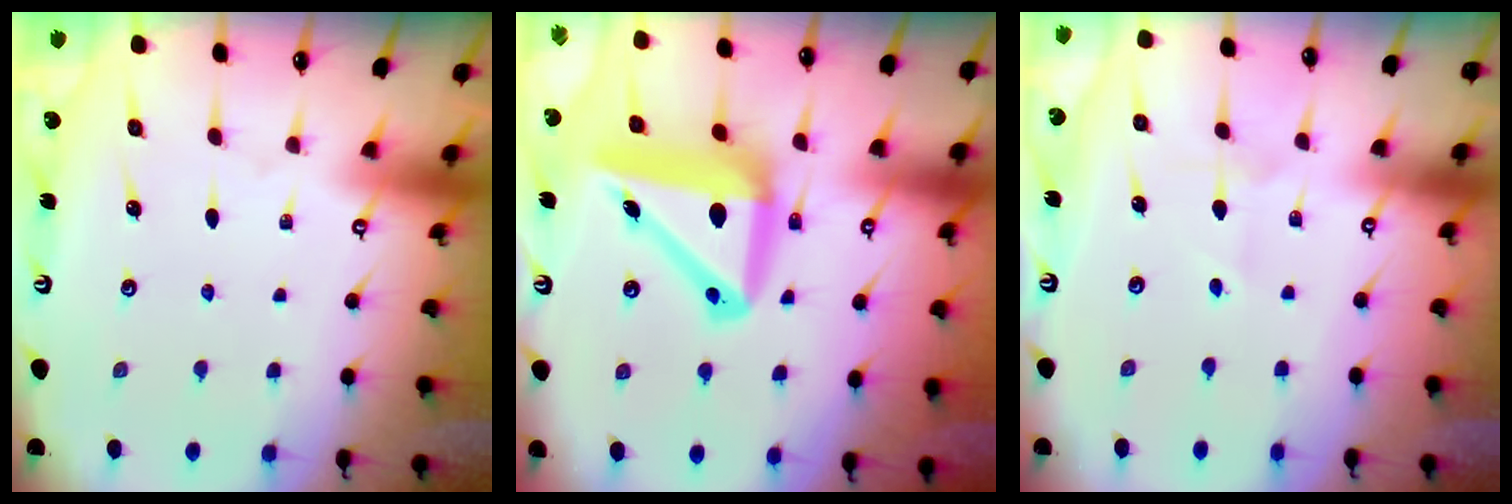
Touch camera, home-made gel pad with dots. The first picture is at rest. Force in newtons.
{"total": 14.7, "press": 14.5, "slide": 2.7}
{"total": 2.1, "press": 2.1, "slide": 0.2}